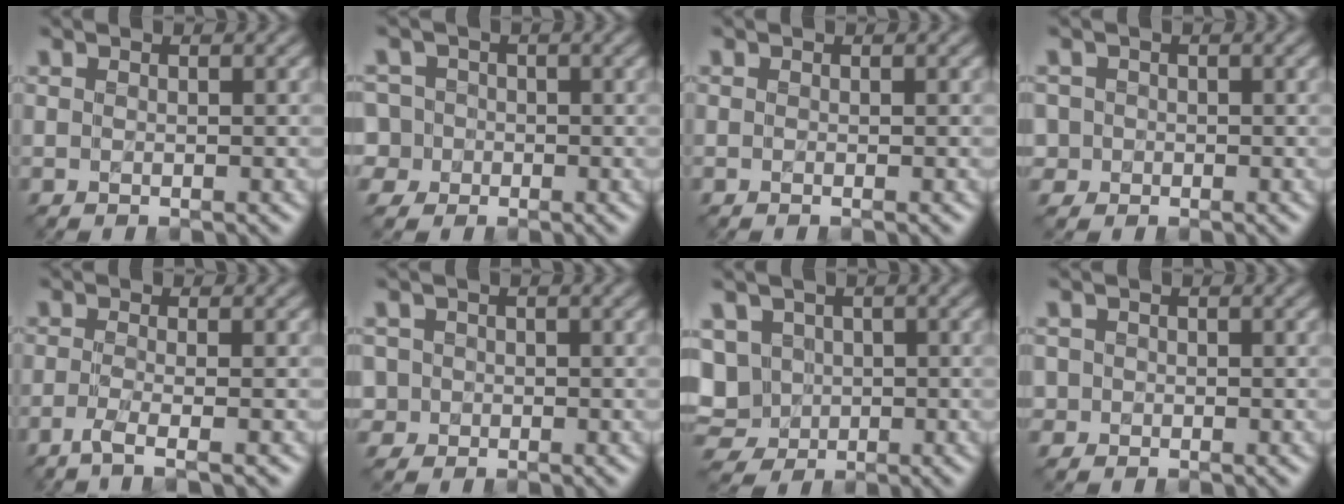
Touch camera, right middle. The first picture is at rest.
{"total": 5.6, "force": [-0.5, 5.3, 1.8], "torque": [-0.031, 0.028, -0.048]}
{"total": 0.0}
{"total": 2.5, "force": [0.1, 2.4, 0.6], "torque": [0.002, 0.014, -0.013]}
{"total": 2.7, "force": [-1.4, 0.7, 2.3], "torque": [-0.034, -0.009, -0.042]}
{"total": 2.8, "force": [0.1, 2.7, 0.7], "torque": [-0.002, 0.016, -0.016]}
{"total": 6.5, "force": [-0.5, 5.7, 3.0], "torque": [-0.068, 0.005, -0.028]}
{"total": 1.8, "force": [0.0, 1.8, 0.3], "torque": [0.010, 0.004, -0.010]}